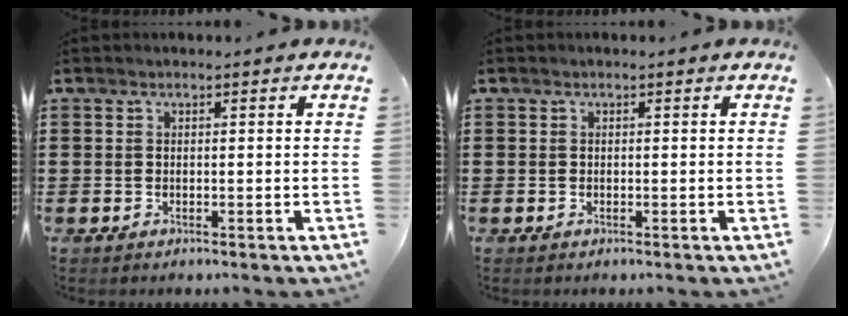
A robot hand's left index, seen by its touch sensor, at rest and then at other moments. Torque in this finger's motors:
{"motor_torque": [0.00, 0.00, 0.00, 0.00]}